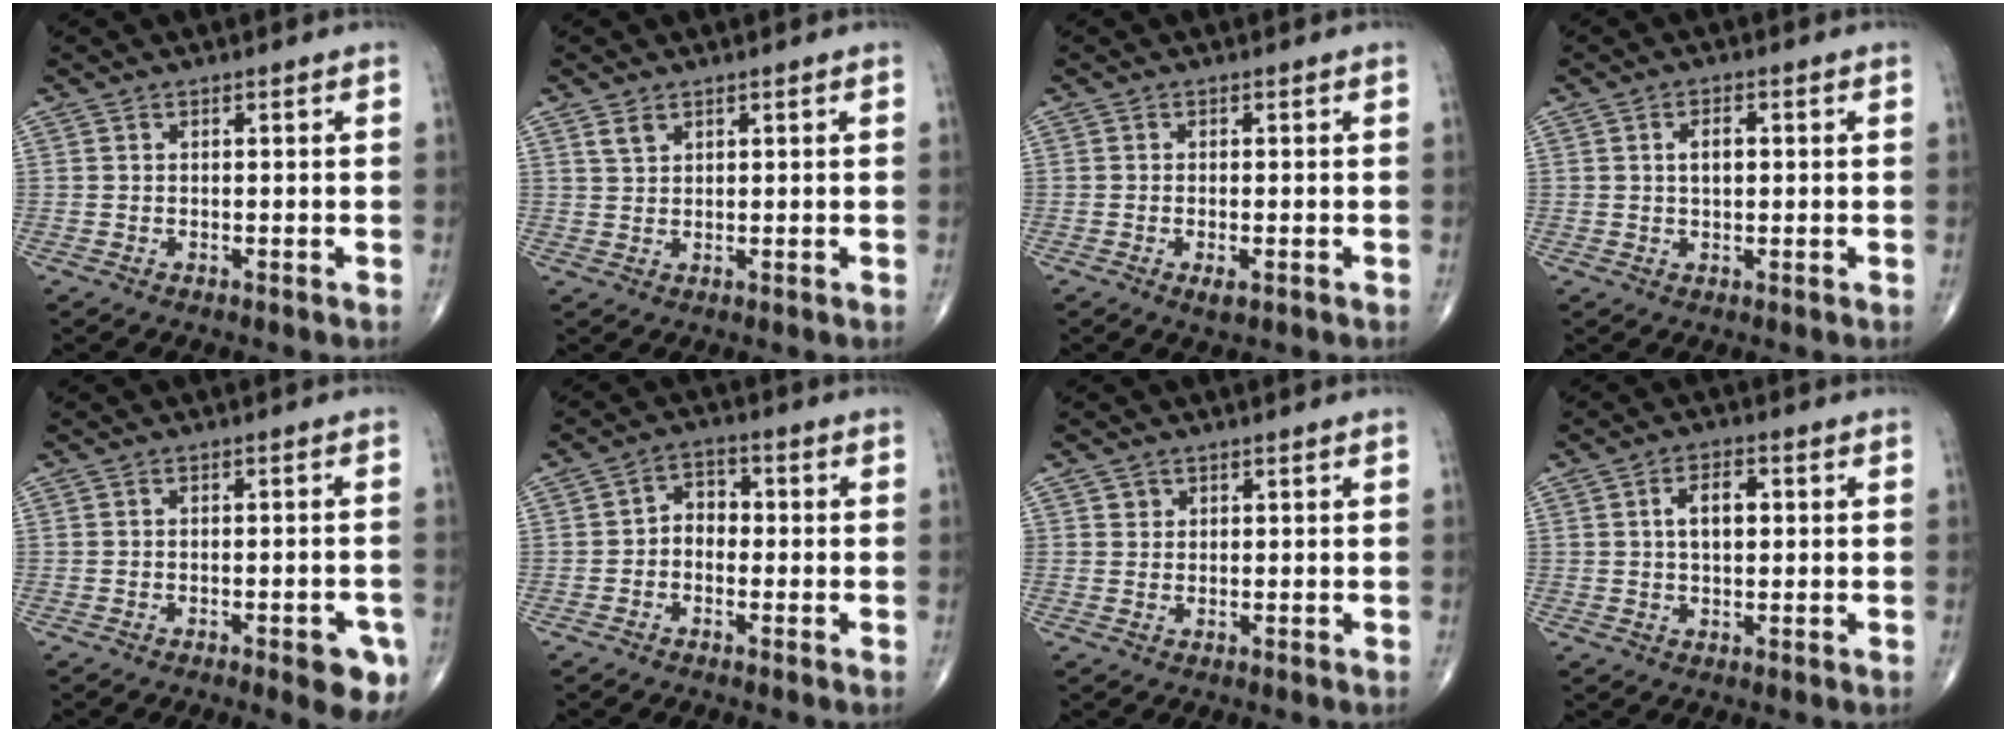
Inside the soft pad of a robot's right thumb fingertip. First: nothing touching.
{"total": 2.1, "force": [1.4, 1.2, 1.1], "torque": [-0.016, -0.003, 0.033]}
{"total": 2.1, "force": [-0.8, 0.8, 1.8], "torque": [-0.031, -0.003, -0.014]}
{"total": 3.2, "force": [0.5, 1.8, 2.6], "torque": [-0.040, 0.003, 0.006]}
{"total": 6.4, "force": [-3.2, 2.1, 5.1], "torque": [-0.046, 0.009, -0.036]}
{"total": 4.2, "force": [-0.8, 3.3, 2.5], "torque": [-0.016, 0.021, -0.030]}
{"total": 1.2, "force": [0.6, 1.1, 0.1], "torque": [0.011, -0.001, 0.006]}
{"total": 5.2, "force": [0.8, 2.9, 4.2], "torque": [-0.066, 0.009, 0.011]}